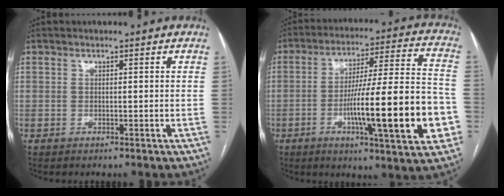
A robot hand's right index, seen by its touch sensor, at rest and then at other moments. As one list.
[{"total": 21.2, "force": [-5.7, 1.8, 20.3], "torque": [-0.280, 0.007, -0.081]}]